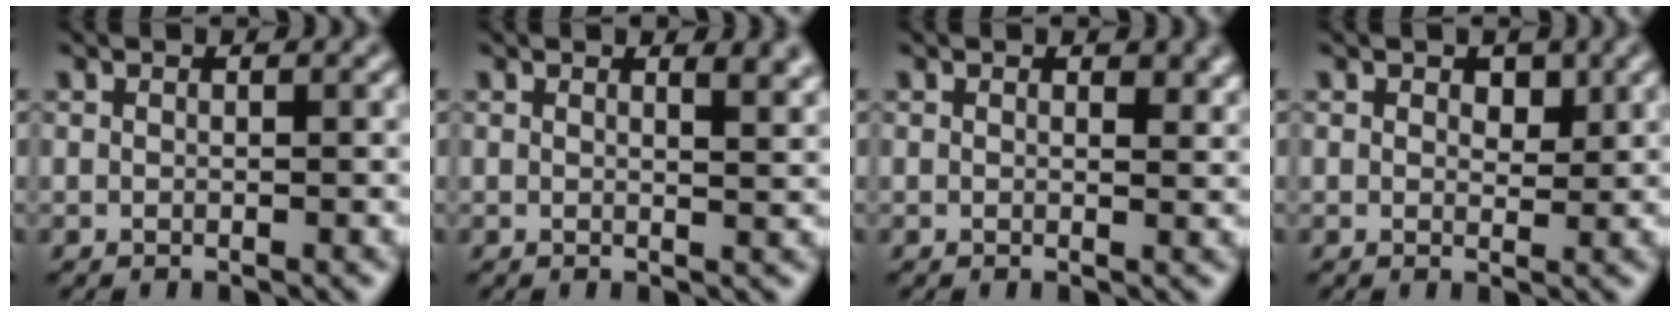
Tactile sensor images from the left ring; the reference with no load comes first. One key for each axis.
{"total": 3.1, "fx": 1.9, "fy": 1.3, "fz": 2.1, "tx": -0.013, "ty": 0.002, "tz": 0.023}
{"total": 1.7, "fx": 0.7, "fy": 0.9, "fz": 1.2, "tx": -0.012, "ty": -0.003, "tz": 0.010}
{"total": 1.5, "fx": 0.7, "fy": 0.9, "fz": 0.9, "tx": -0.011, "ty": -0.003, "tz": 0.009}